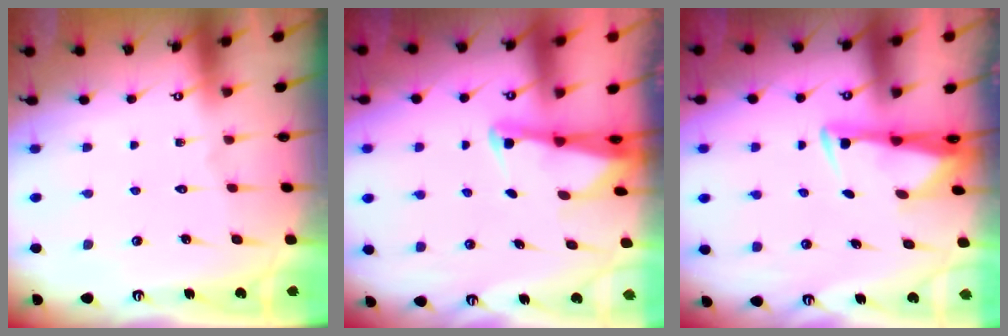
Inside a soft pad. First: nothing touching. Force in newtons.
{"total": 2.4, "press": 2.4, "slide": 0.3}
{"total": 3.1, "press": 3.0, "slide": 0.9}